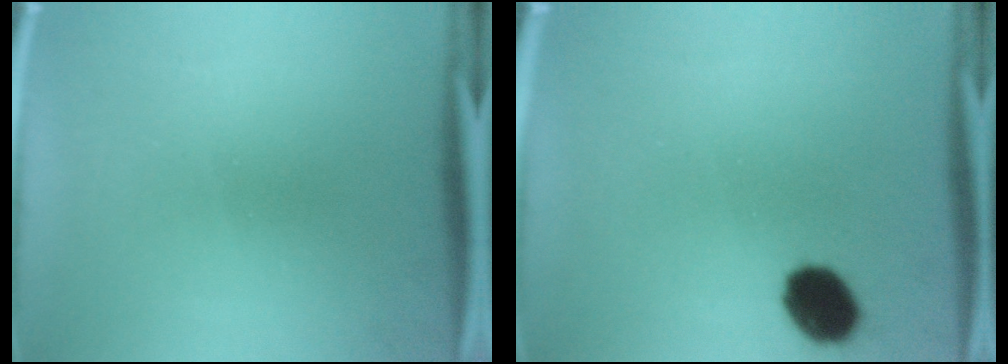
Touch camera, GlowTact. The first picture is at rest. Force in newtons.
{"total": 8.6}